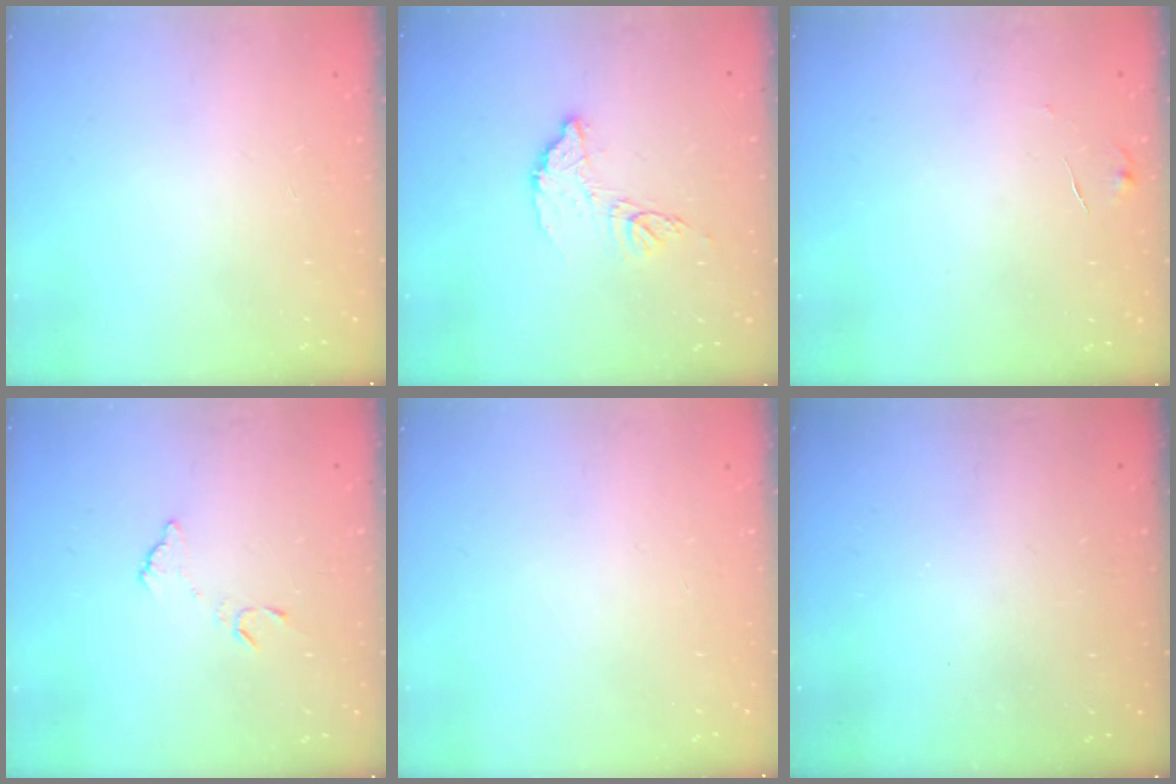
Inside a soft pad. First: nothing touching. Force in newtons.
{"total": 8.9, "press": 8.9, "slide": 0.6}
{"total": 5.4, "press": 5.4, "slide": 0.3}
{"total": 5.8, "press": 5.8, "slide": 0.4}
{"total": 0.0}
{"total": 3.2, "press": 3.2, "slide": 0.1}